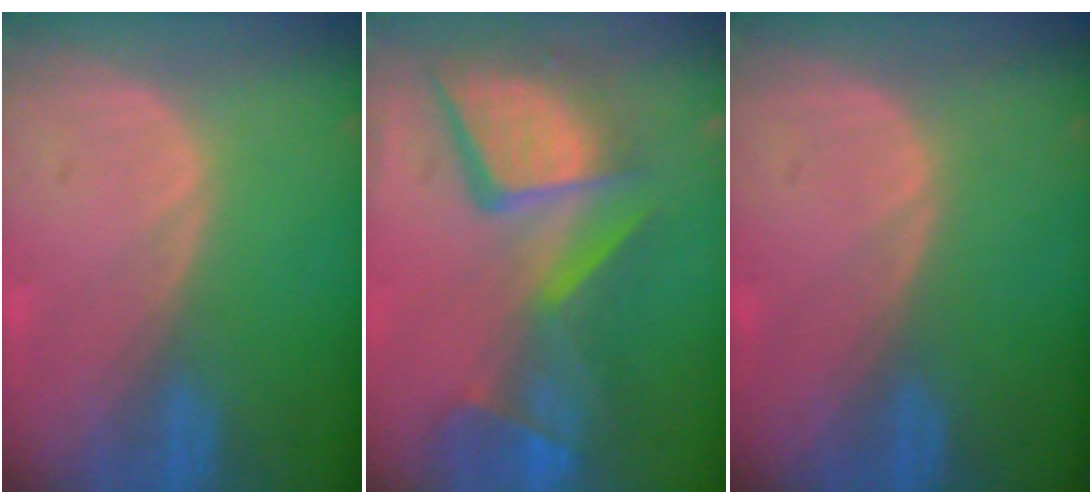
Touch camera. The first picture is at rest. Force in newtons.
{"total": 13.8, "press": 11.2, "slide": 8.0}
{"total": 0.0}